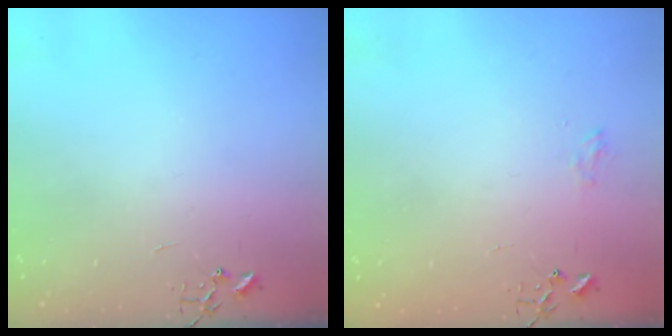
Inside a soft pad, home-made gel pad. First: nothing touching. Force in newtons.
{"total": 5.9, "press": 5.9, "slide": 0.7}